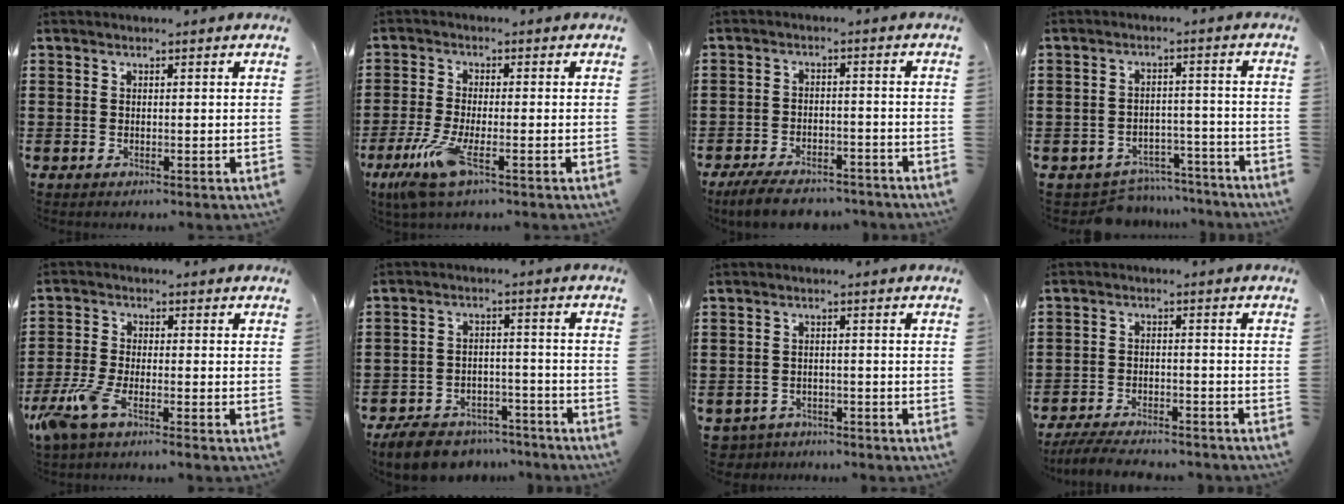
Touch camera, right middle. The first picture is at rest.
{"total": 6.5, "force": [-3.3, 1.5, 5.4], "torque": [-0.126, -0.020, -0.063]}
{"total": 5.6, "force": [-5.1, 1.1, 2.0], "torque": [-0.042, 0.001, -0.098]}
{"total": 5.2, "force": [-5.1, 1.1, 0.3], "torque": [-0.006, 0.012, -0.101]}
{"total": 5.3, "force": [-3.5, 1.1, 3.8], "torque": [-0.111, -0.020, -0.074]}
{"total": 6.5, "force": [-6.2, 1.4, 1.0], "torque": [-0.024, 0.014, -0.122]}
{"total": 2.4, "force": [-2.4, 0.4, -0.3], "torque": [-0.006, -0.003, -0.053]}
{"total": 5.1, "force": [-4.9, 0.4, 1.3], "torque": [-0.024, -0.001, -0.096]}